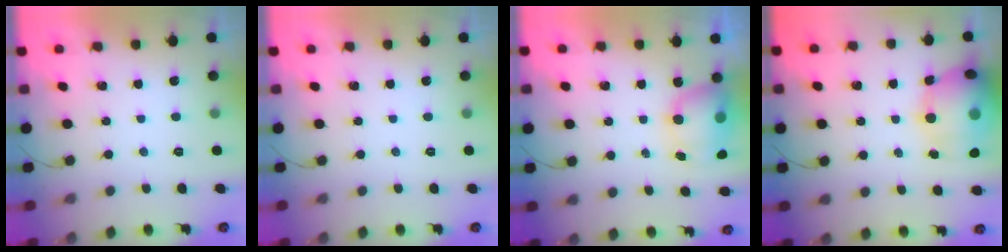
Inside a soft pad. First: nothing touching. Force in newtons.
{"total": 0.0}
{"total": 7.9, "press": 7.8, "slide": 1.4}
{"total": 18.8, "press": 18.5, "slide": 3.3}